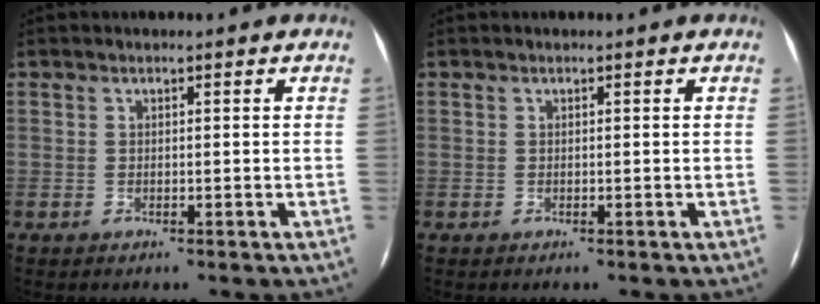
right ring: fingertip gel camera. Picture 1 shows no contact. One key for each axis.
{"total": 0.0}